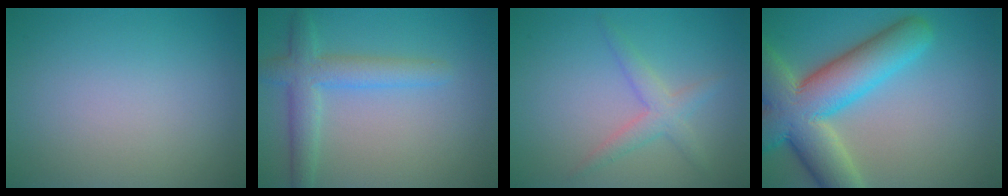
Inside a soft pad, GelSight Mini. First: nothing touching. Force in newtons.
{"total": 2.9, "press": 2.9, "slide": 0.1}
{"total": 2.4, "press": 2.4, "slide": 0.1}
{"total": 10.9, "press": 10.9, "slide": 0.8}